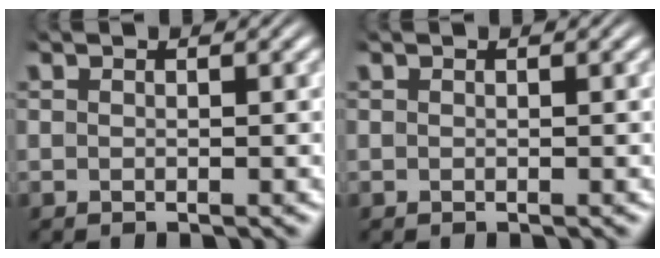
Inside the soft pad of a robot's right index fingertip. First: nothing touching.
{"total": 0.0}